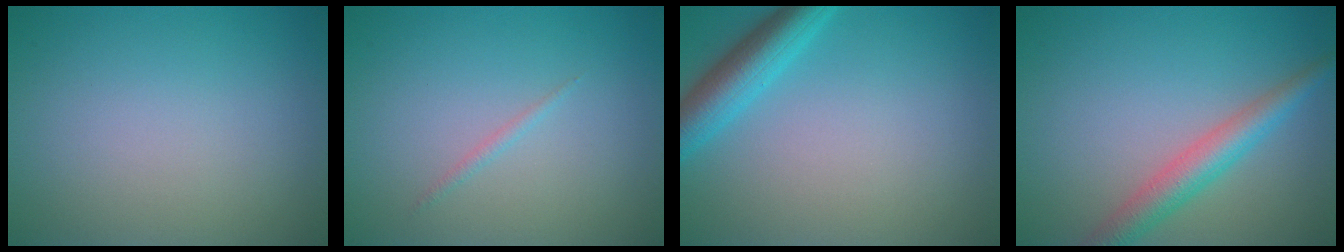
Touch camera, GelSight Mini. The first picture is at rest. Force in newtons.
{"total": 0.6, "press": 0.6, "slide": 0.0}
{"total": 4.2, "press": 4.2, "slide": 0.2}
{"total": 3.7, "press": 3.7, "slide": 0.1}